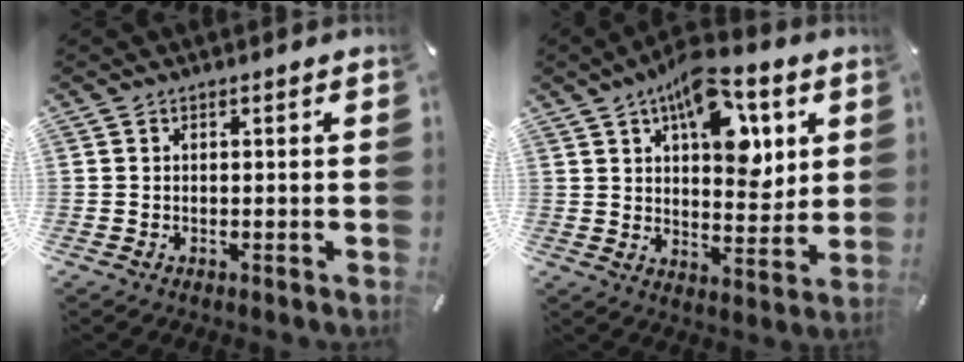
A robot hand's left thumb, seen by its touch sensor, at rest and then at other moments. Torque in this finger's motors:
{"motor_torque": [2.26, 2.75, 1.62, -1.15, 0.22]}